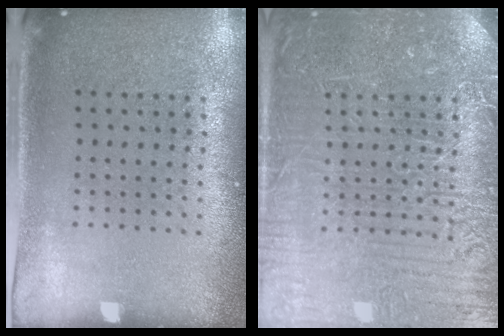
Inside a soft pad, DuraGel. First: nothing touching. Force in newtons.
{"total": 7.6, "press": 7.6, "slide": 0.9}